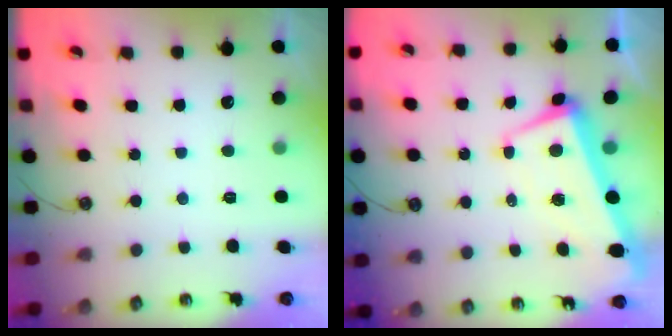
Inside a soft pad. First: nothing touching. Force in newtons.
{"total": 3.8, "press": 3.1, "slide": 2.1}